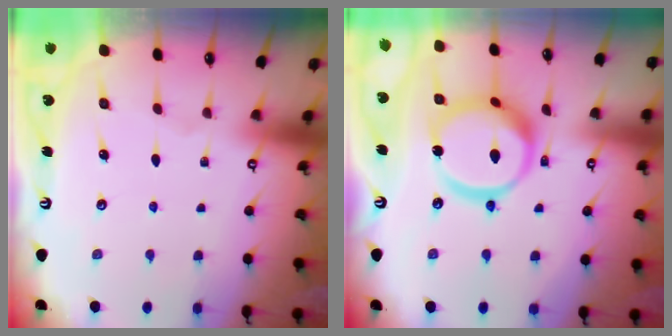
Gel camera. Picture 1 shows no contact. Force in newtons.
{"total": 16.2, "press": 16.1, "slide": 1.7}